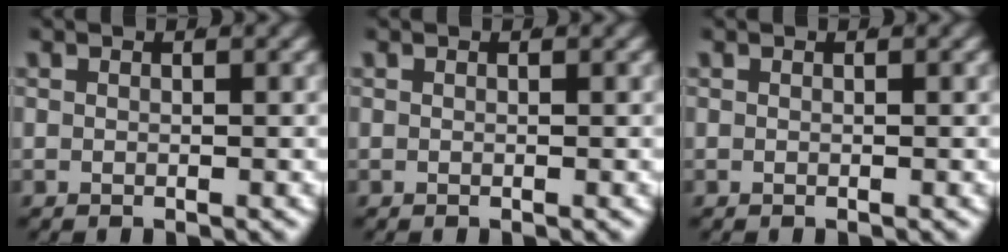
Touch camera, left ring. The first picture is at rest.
{"total": 0.0}
{"total": 0.0}